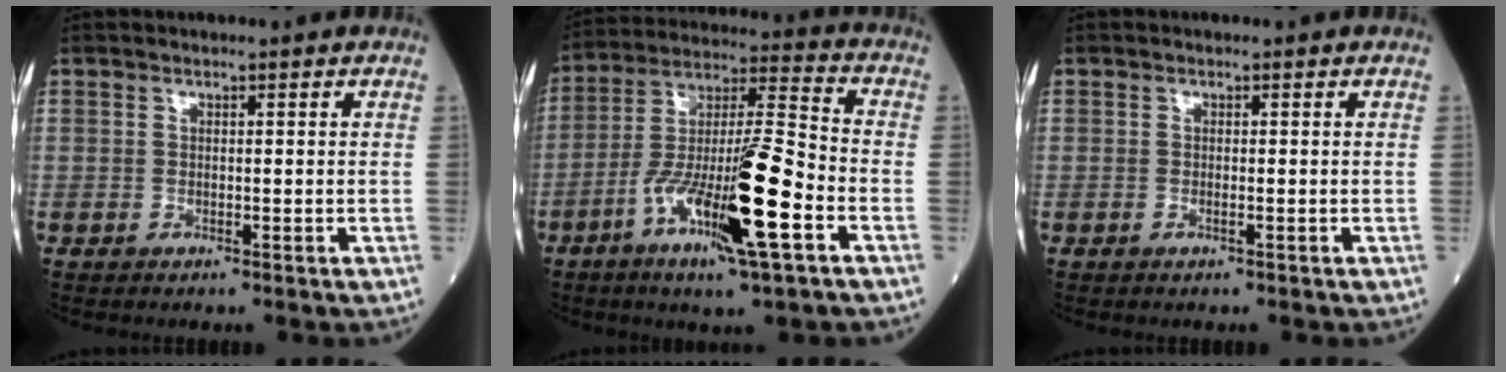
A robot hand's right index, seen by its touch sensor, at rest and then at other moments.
{"total": 17.3, "force": [-6.8, 1.1, 15.9], "torque": [-0.300, -0.013, -0.120]}
{"total": 0.7, "force": [-0.1, -0.2, 0.7], "torque": [-0.017, -0.003, -0.001]}